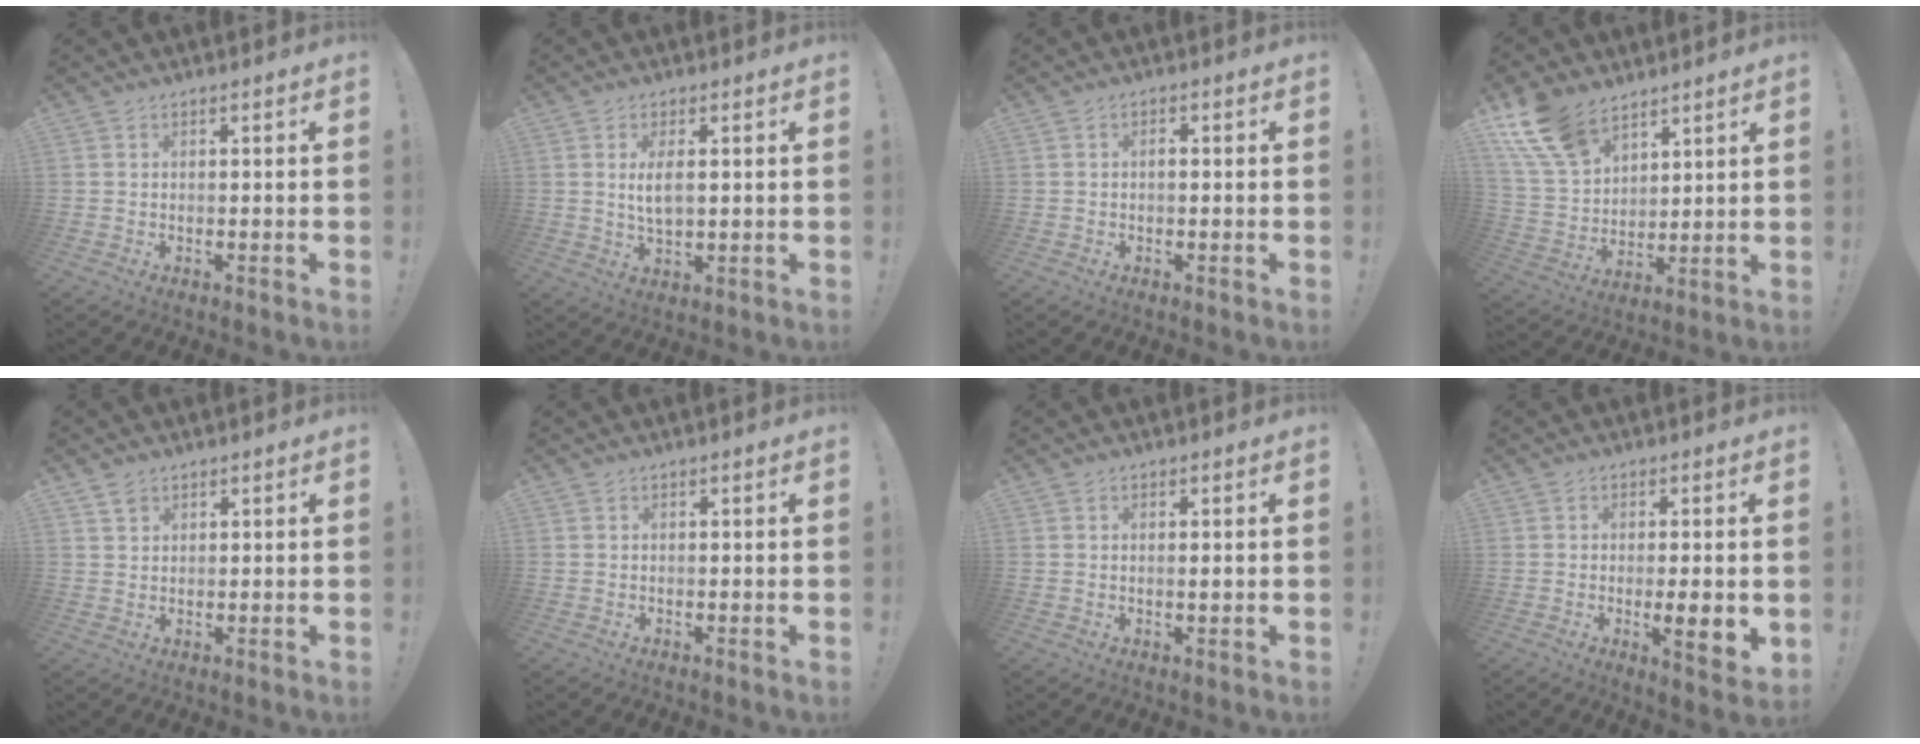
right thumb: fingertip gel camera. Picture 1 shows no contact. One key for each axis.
{"total": 5.2, "fx": 0.9, "fy": 1.9, "fz": 4.7, "tx": -0.087, "ty": -0.013, "tz": 0.009}
{"total": 1.1, "fx": -0.4, "fy": 0.5, "fz": 0.8, "tx": -0.015, "ty": 0.003, "tz": -0.009}
{"total": 15.0, "fx": 10.2, "fy": 8.4, "fz": 7.0, "tx": -0.149, "ty": -0.055, "tz": 0.197}
{"total": 2.0, "fx": 1.6, "fy": 1.2, "fz": 0.6, "tx": -0.001, "ty": -0.010, "tz": 0.028}
{"total": 0.0}
{"total": 1.0, "fx": 0.1, "fy": 0.1, "fz": 1.0, "tx": -0.009, "ty": -0.007, "tz": -0.001}
{"total": 7.3, "fx": -0.8, "fy": 1.1, "fz": 7.2, "tx": -0.095, "ty": -0.010, "tz": -0.011}